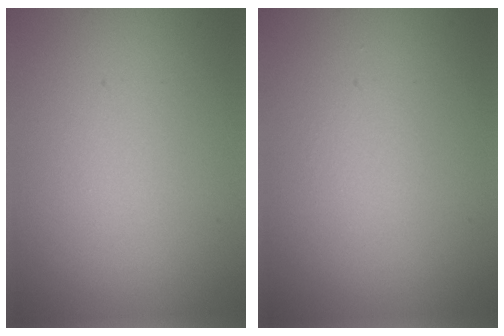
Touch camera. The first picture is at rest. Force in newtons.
{"total": 0.0}